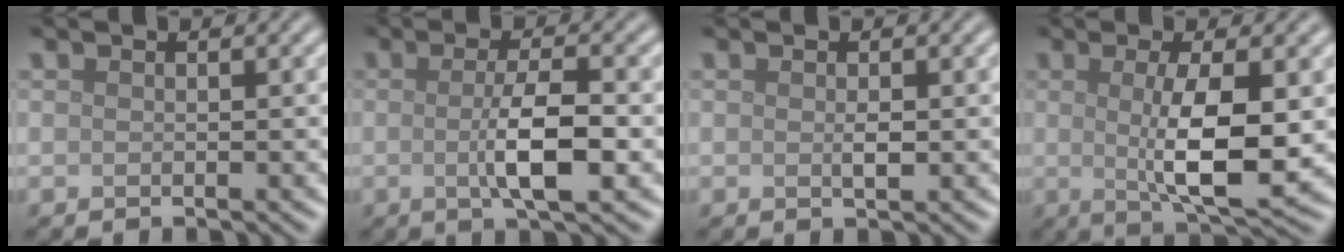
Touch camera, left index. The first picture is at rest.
{"total": 4.7, "force": [-0.5, 1.0, 4.6], "torque": [-0.080, -0.002, -0.010]}
{"total": 0.9, "force": [0.0, 0.3, 0.9], "torque": [-0.018, -0.003, 0.000]}
{"total": 6.5, "force": [0.0, 1.4, 6.3], "torque": [-0.110, -0.009, 0.005]}